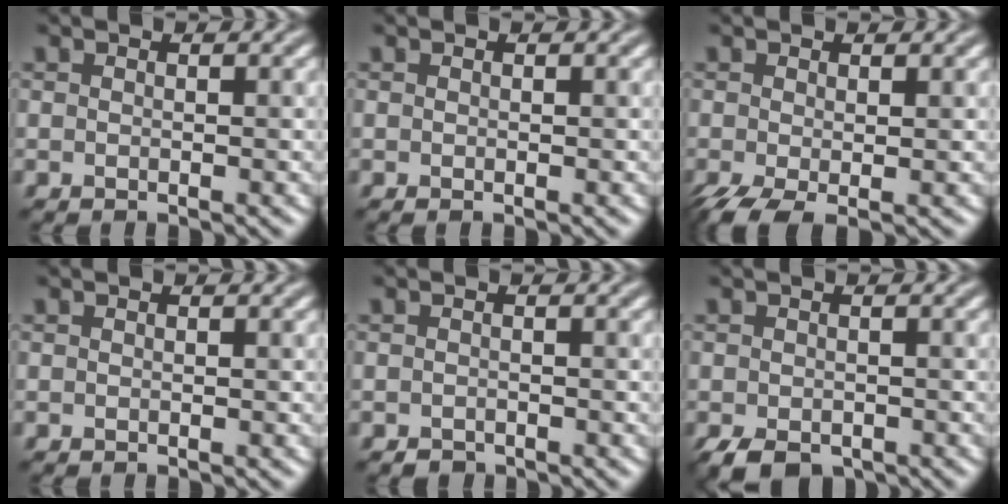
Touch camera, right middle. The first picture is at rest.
{"total": 0.0}
{"total": 3.0, "force": [-1.2, 1.3, 2.5], "torque": [-0.060, -0.012, -0.024]}
{"total": 0.0}
{"total": 0.6, "force": [-0.5, 0.3, 0.0], "torque": [0.003, -0.003, -0.008]}
{"total": 3.5, "force": [-2.1, 1.9, 1.9], "torque": [-0.033, -0.011, -0.036]}